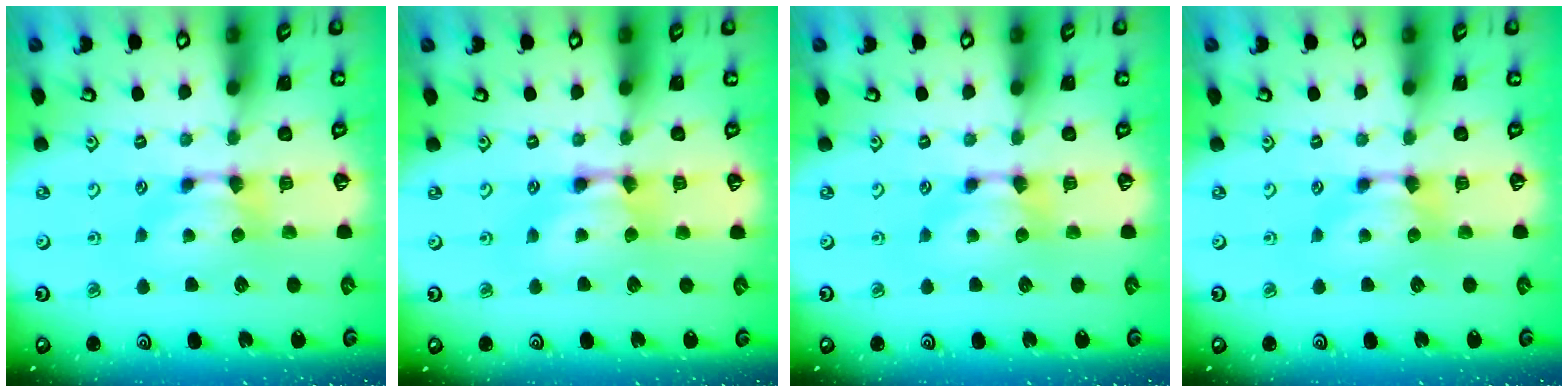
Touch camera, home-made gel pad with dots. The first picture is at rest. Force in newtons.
{"total": 1.7, "press": 1.7, "slide": 0.1}
{"total": 0.0}
{"total": 0.0}